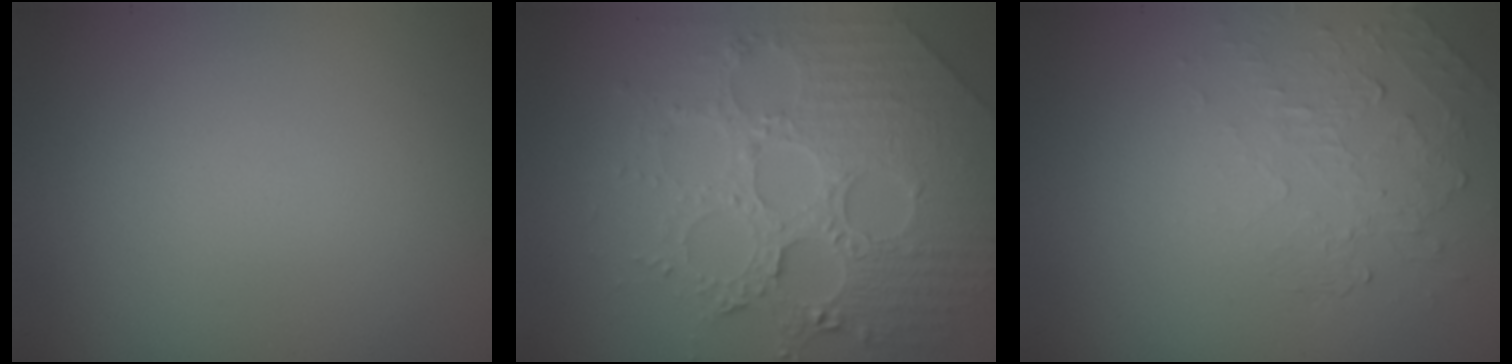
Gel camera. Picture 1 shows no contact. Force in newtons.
{"total": 8.2, "press": 6.0, "slide": 5.7}
{"total": 2.1, "press": 0.7, "slide": 2.0}